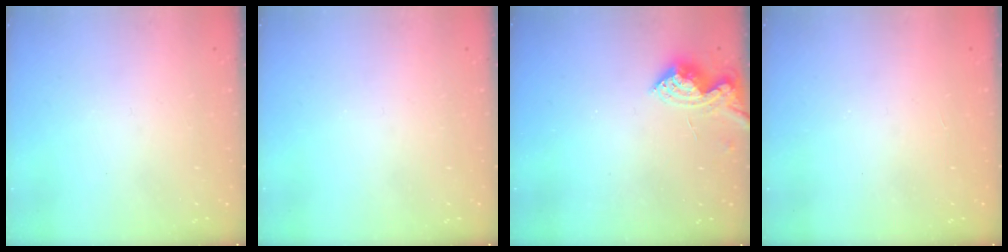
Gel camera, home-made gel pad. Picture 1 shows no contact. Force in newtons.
{"total": 0.0}
{"total": 9.1, "press": 9.1, "slide": 0.3}
{"total": 1.0, "press": 1.0, "slide": 0.1}